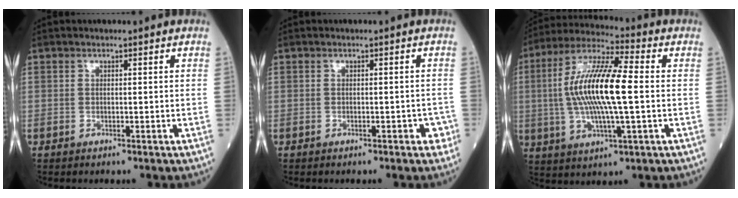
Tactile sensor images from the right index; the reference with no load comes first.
{"total": 1.8, "force": [-1.0, 0.9, 1.2], "torque": [-0.006, 0.004, -0.014]}
{"total": 15.3, "force": [0.2, 2.7, 15.0], "torque": [-0.302, 0.011, -0.001]}